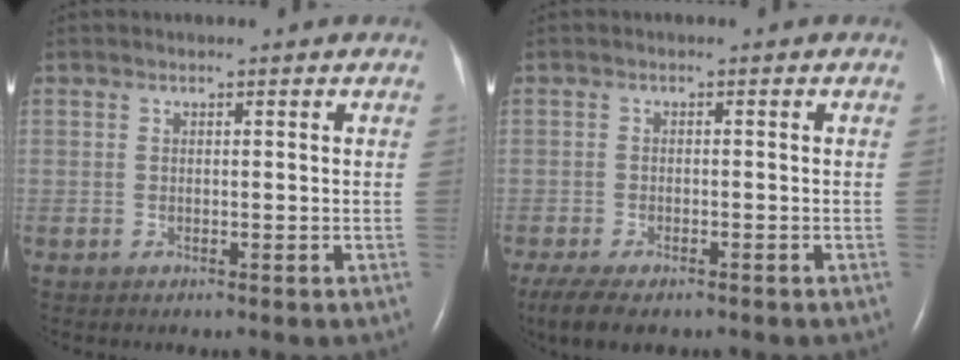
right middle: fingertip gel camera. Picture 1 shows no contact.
{"total": 6.4, "force": [-4.6, 2.1, 3.9], "torque": [-0.070, -0.018, -0.071]}